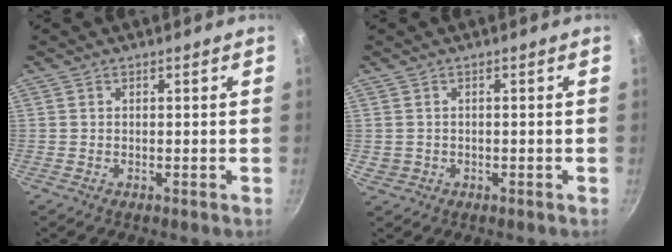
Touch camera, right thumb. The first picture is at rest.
{"total": 1.6, "force": [-0.2, 1.4, 0.6], "torque": [-0.010, 0.008, 0.007]}